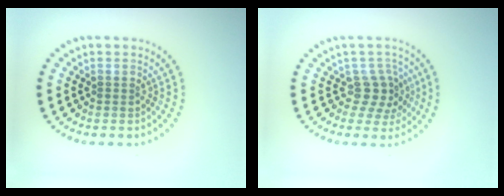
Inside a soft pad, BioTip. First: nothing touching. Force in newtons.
{"total": 2.8, "press": 2.4, "slide": 1.4}